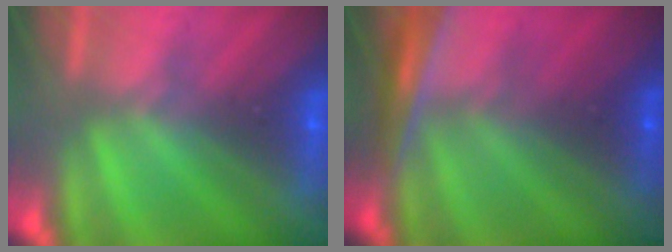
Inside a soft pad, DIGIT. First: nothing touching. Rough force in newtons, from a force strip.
{"total": 2.9}